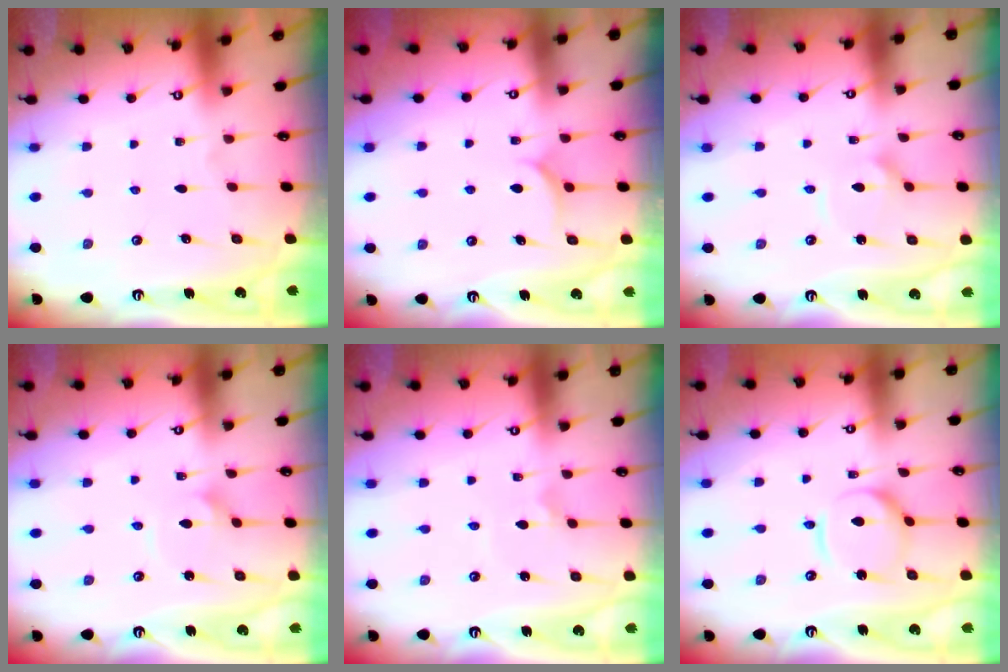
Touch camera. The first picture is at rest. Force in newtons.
{"total": 5.8, "press": 5.8, "slide": 0.3}
{"total": 4.0, "press": 4.0, "slide": 0.4}
{"total": 1.7, "press": 1.7, "slide": 0.0}
{"total": 1.8, "press": 1.7, "slide": 0.4}
{"total": 8.4, "press": 8.4, "slide": 0.9}